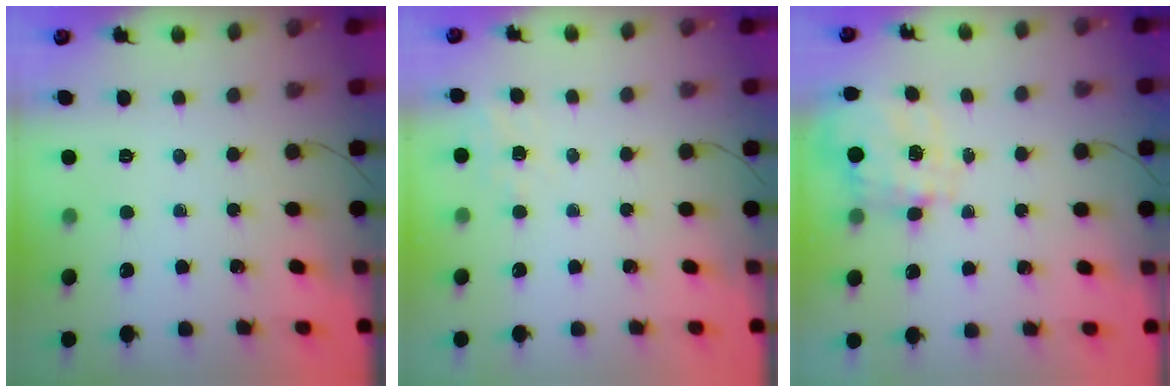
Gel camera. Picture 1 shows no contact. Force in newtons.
{"total": 5.2, "press": 4.9, "slide": 1.9}
{"total": 3.5, "press": 3.4, "slide": 1.0}